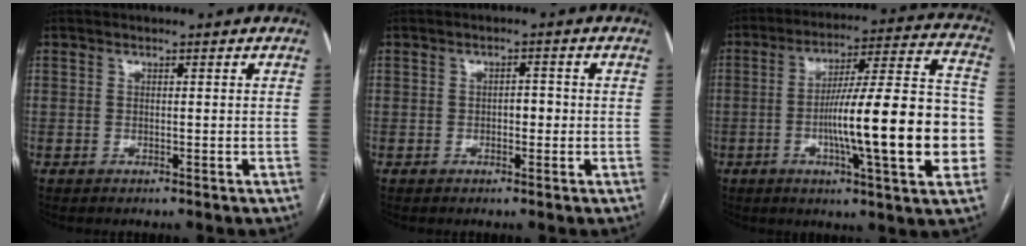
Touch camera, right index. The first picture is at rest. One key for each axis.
{"total": 2.0, "fx": -0.2, "fy": 1.1, "fz": 1.7, "tx": -0.022, "ty": 0.007, "tz": -0.003}
{"total": 21.0, "fx": -4.0, "fy": 2.2, "fz": 20.5, "tx": -0.274, "ty": 0.023, "tz": -0.057}